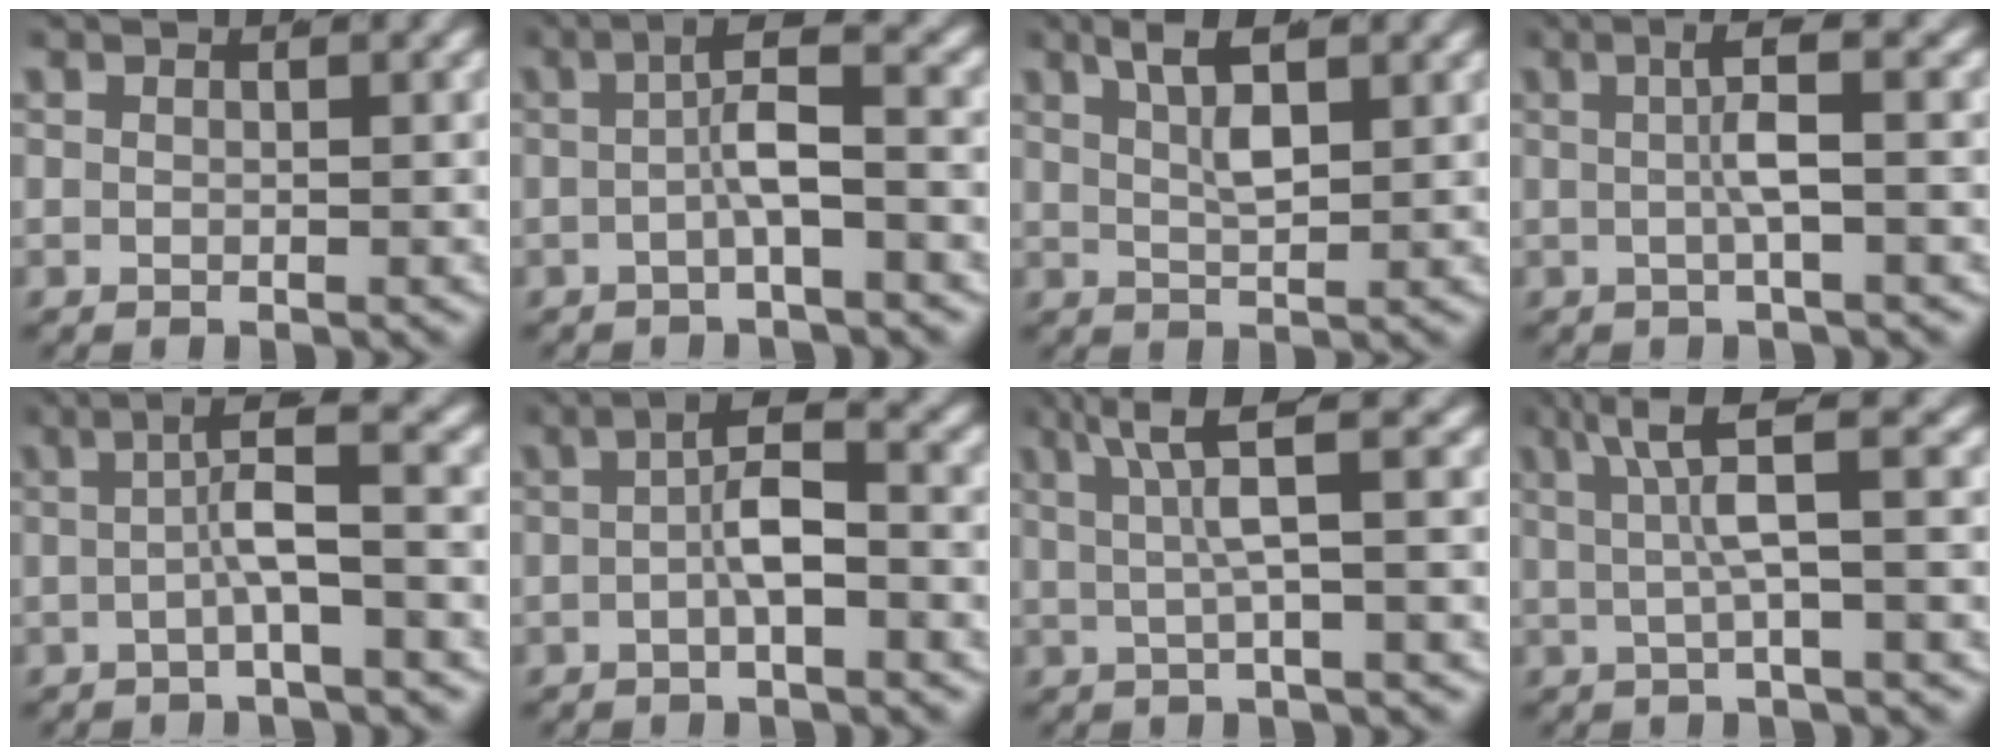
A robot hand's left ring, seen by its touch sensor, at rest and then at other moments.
{"total": 3.6, "force": [-0.6, 0.0, 3.5], "torque": [-0.050, 0.011, -0.012]}
{"total": 4.9, "force": [2.8, 1.2, 3.8], "torque": [-0.060, 0.001, 0.053]}
{"total": 3.3, "force": [0.4, -0.5, 3.2], "torque": [-0.053, 0.009, 0.006]}
{"total": 3.7, "force": [-0.3, -0.4, 3.7], "torque": [-0.053, 0.014, -0.007]}
{"total": 3.5, "force": [-0.8, 0.5, 3.4], "torque": [-0.046, 0.005, -0.016]}
{"total": 4.7, "force": [2.3, -0.2, 4.1], "torque": [-0.062, 0.013, 0.035]}
{"total": 4.8, "force": [2.0, 0.1, 4.4], "torque": [-0.070, 0.011, 0.030]}